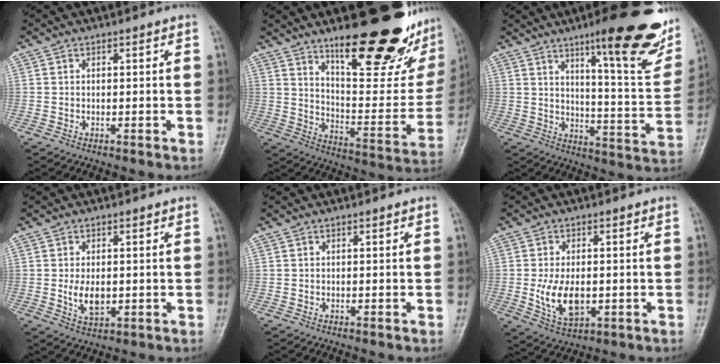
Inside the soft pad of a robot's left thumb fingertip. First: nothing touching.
{"total": 28.6, "force": [18.3, 9.1, 20.0], "torque": [-0.241, -0.096, 0.278]}
{"total": 23.5, "force": [13.4, 5.3, 18.6], "torque": [-0.210, -0.057, 0.191]}
{"total": 5.2, "force": [-0.2, 3.2, 4.1], "torque": [-0.062, -0.008, 0.003]}
{"total": 0.0}
{"total": 8.9, "force": [-1.0, 5.3, 7.0], "torque": [-0.117, -0.012, -0.010]}